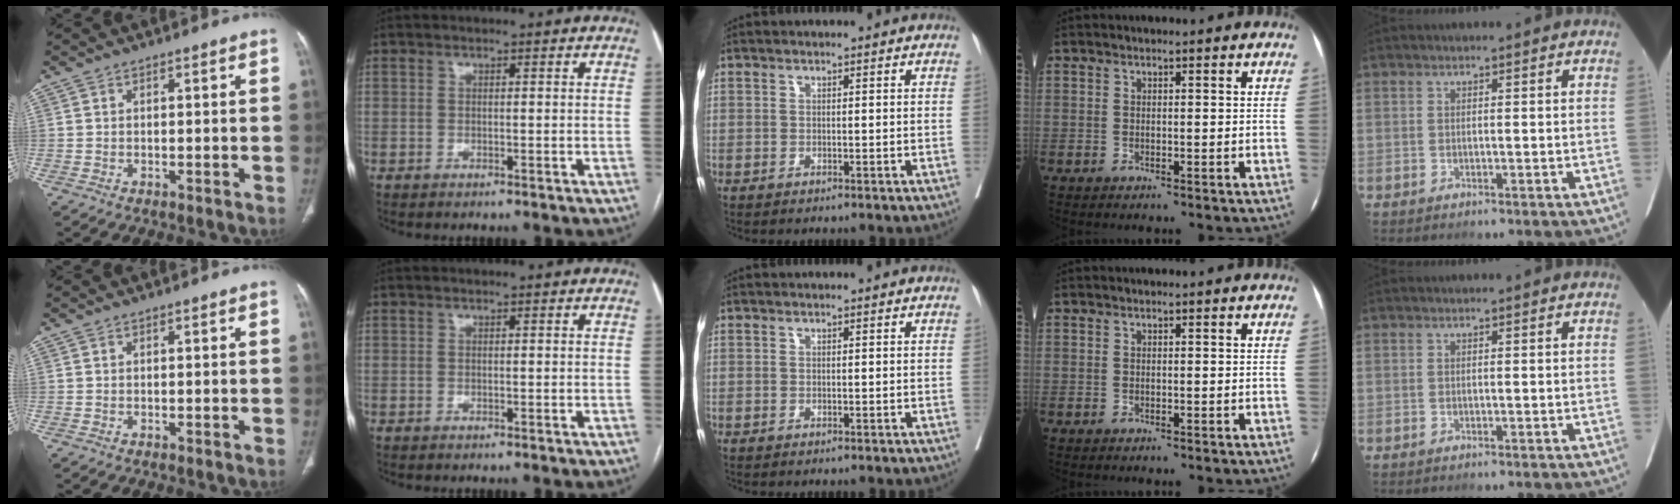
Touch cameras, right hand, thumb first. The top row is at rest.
{}